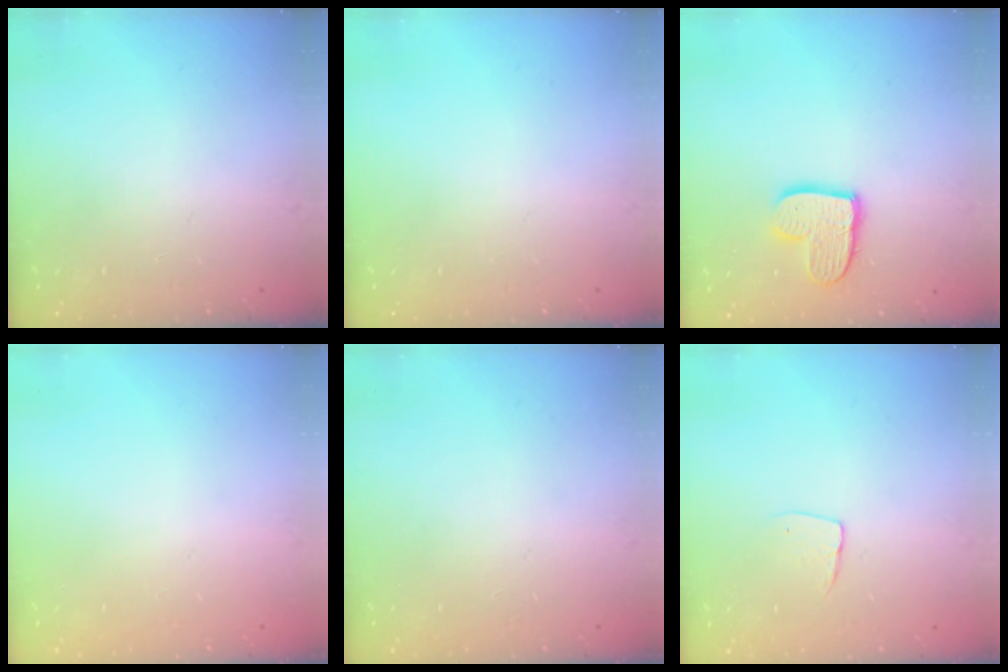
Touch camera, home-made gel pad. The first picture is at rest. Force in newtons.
{"total": 0.0}
{"total": 10.6, "press": 10.6, "slide": 0.8}
{"total": 0.0}
{"total": 0.0}
{"total": 5.0, "press": 5.0, "slide": 0.3}